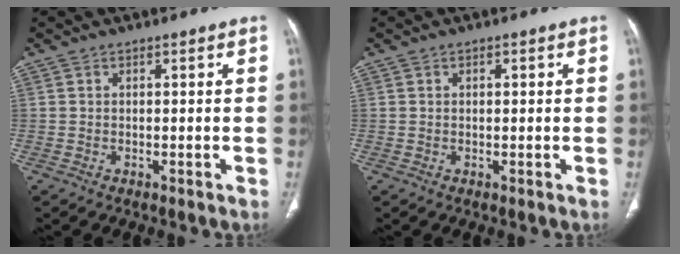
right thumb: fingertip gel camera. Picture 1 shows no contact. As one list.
[{"total": 0.9, "force": [0.2, 0.4, 0.7], "torque": [-0.012, 0.003, 0.004]}]